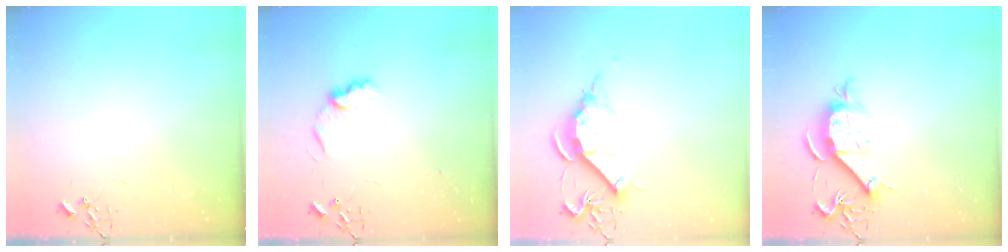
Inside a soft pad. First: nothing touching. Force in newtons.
{"total": 8.4, "press": 8.4, "slide": 0.3}
{"total": 10.8, "press": 10.8, "slide": 0.1}
{"total": 10.6, "press": 10.6, "slide": 0.8}